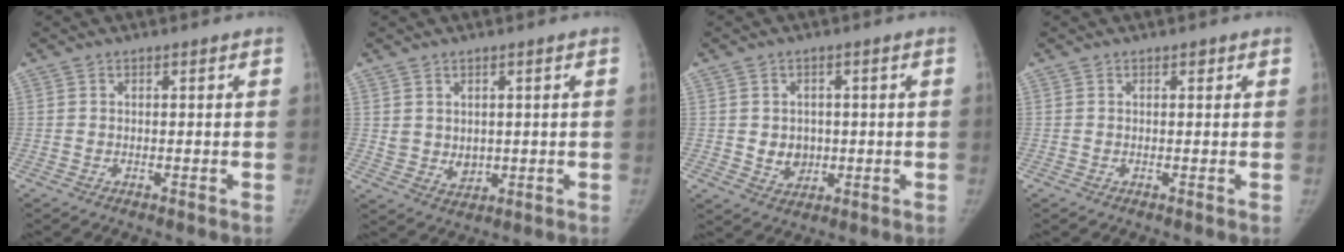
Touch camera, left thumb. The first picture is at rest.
{"total": 4.1, "force": [0.9, 3.5, 1.9], "torque": [-0.016, -0.013, 0.030]}
{"total": 5.0, "force": [-0.2, 4.4, 2.5], "torque": [-0.012, 0.000, 0.008]}
{"total": 0.7, "force": [0.3, 0.4, 0.4], "torque": [0.000, 0.000, 0.003]}